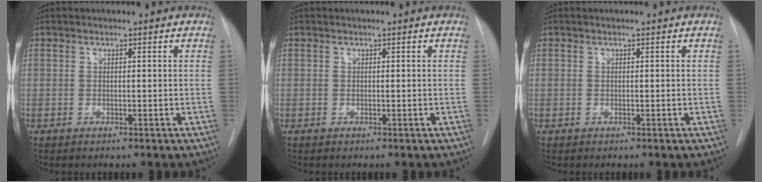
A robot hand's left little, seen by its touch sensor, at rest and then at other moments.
{"total": 0.0}
{"total": 0.0}